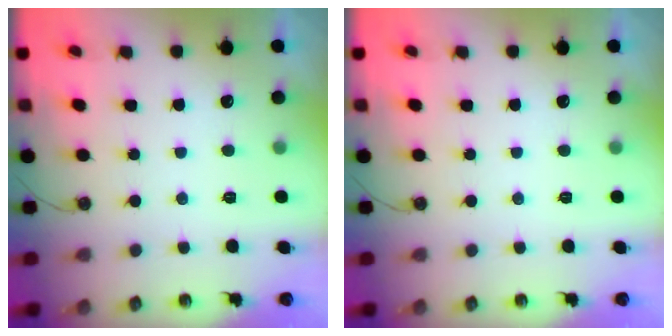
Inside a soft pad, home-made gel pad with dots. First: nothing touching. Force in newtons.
{"total": 0.0}